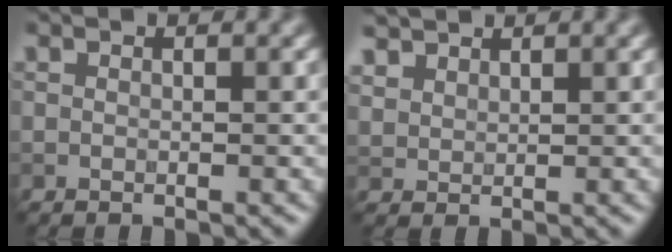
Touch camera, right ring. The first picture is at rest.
{"total": 2.5, "force": [2.1, 1.2, 0.5], "torque": [-0.027, -0.002, 0.053]}